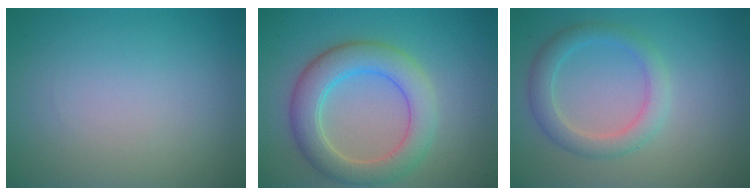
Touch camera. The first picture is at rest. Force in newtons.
{"total": 5.6, "press": 5.6, "slide": 0.0}
{"total": 3.1, "press": 3.1, "slide": 0.2}